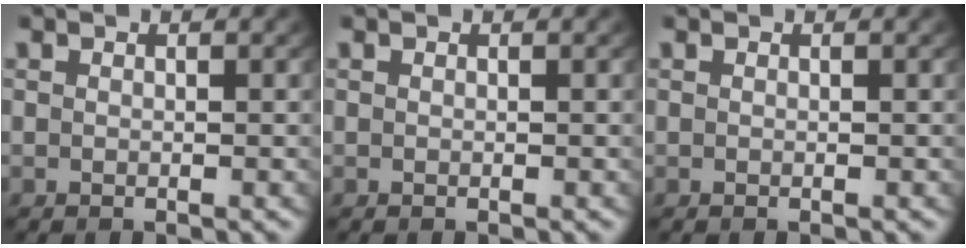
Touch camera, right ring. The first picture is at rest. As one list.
[{"total": 0.0}, {"total": 0.0}]